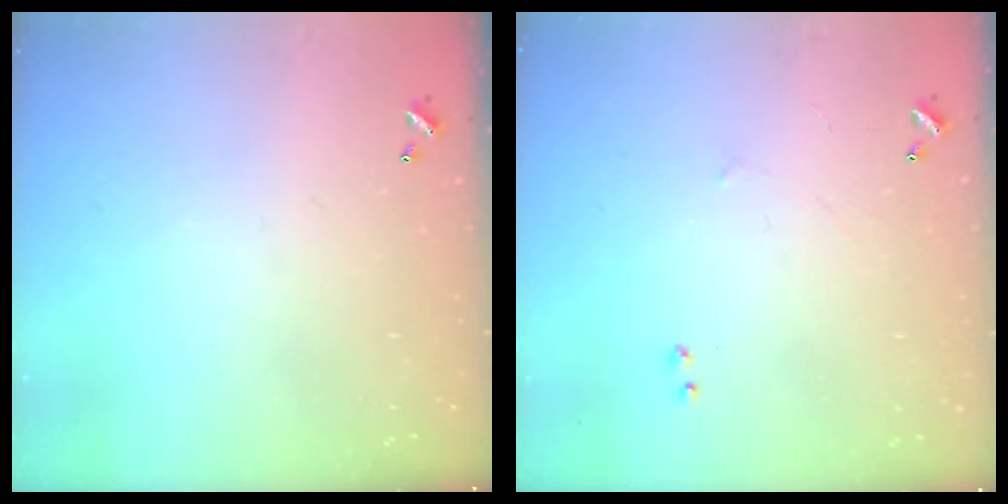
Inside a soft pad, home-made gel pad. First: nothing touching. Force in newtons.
{"total": 2.5, "press": 2.4, "slide": 0.4}